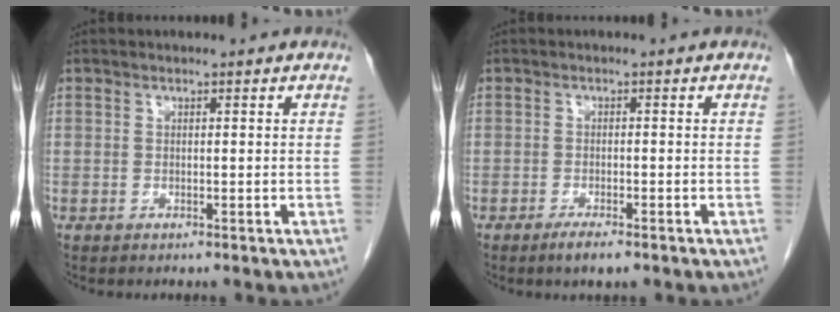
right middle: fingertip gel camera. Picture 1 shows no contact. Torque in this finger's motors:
{"motor_torque": [0.44, -0.23, 0.01, 0.03]}